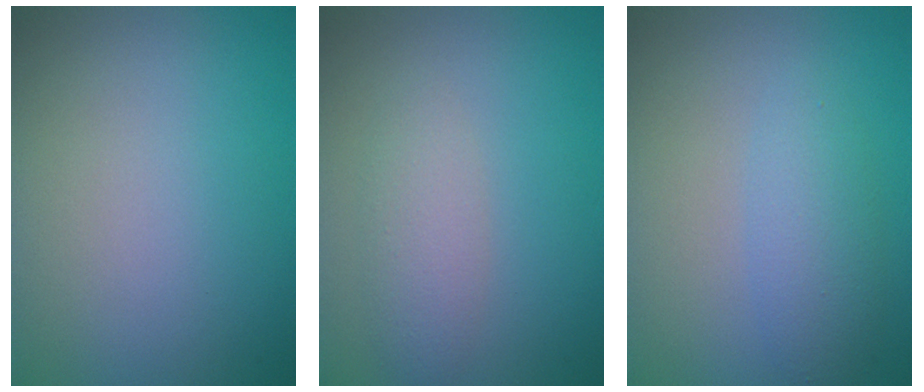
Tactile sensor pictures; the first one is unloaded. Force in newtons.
{"total": 2.1, "press": 2.1, "slide": 0.1}
{"total": 2.4, "press": 2.4, "slide": 0.3}